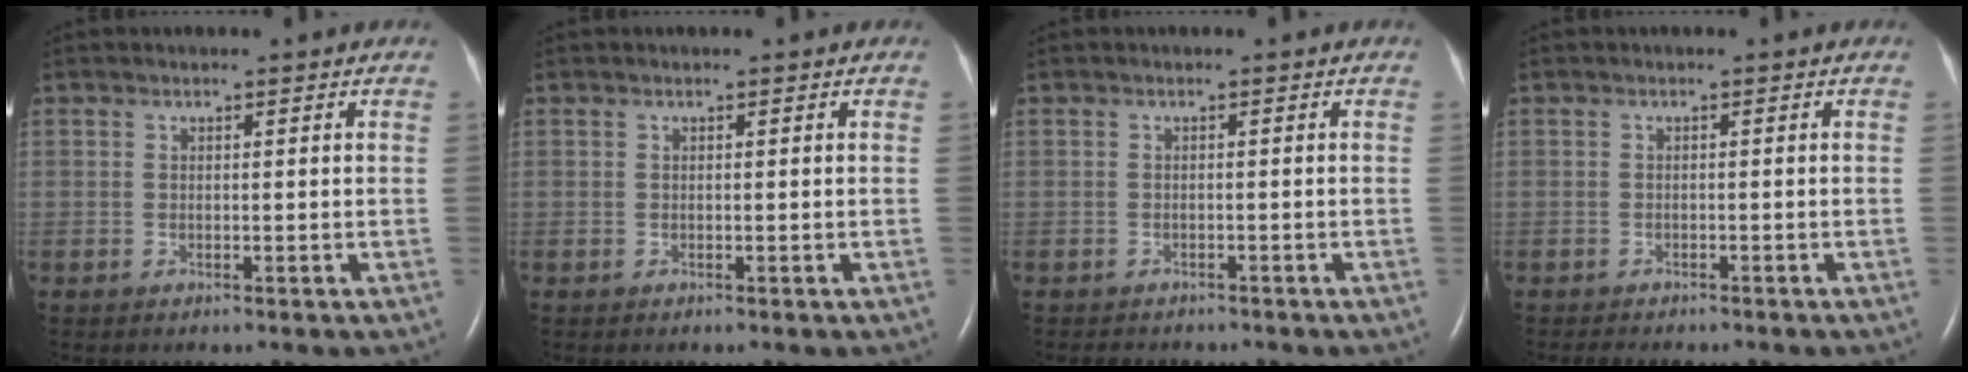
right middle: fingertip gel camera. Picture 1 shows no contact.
{"total": 0.0}
{"total": 3.1, "force": [-2.7, 1.3, 0.9], "torque": [-0.016, -0.005, -0.030]}
{"total": 2.9, "force": [-2.5, 0.9, 1.2], "torque": [-0.022, -0.008, -0.028]}